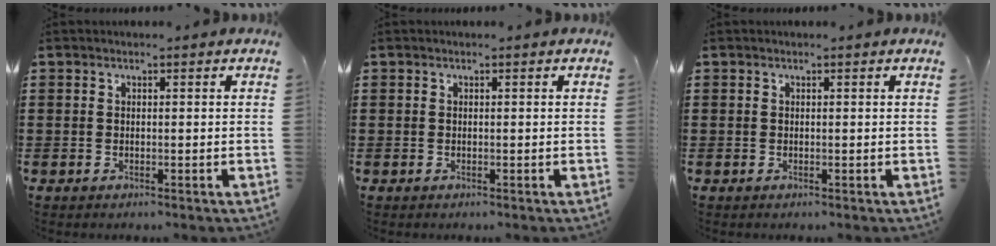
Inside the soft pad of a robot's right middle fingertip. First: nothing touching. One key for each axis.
{"total": 0.0}
{"total": 0.0}